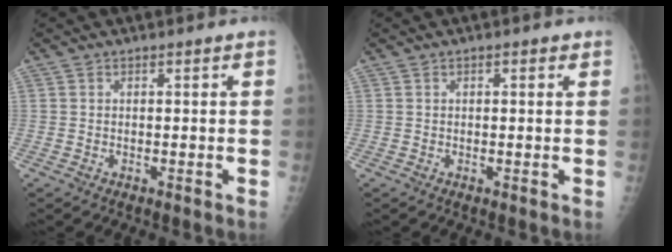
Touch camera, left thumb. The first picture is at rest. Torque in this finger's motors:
{"motor_torque": [-0.23, 0.02, -0.07, 0.13, -0.02]}